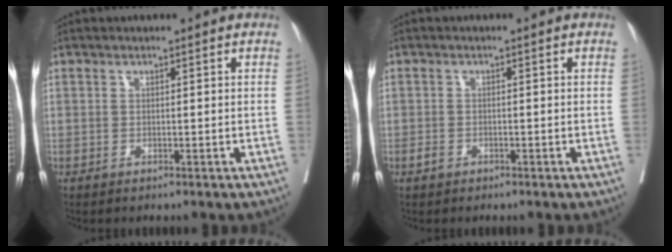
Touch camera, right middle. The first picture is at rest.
{"total": 1.1, "force": [-0.7, 0.7, 0.5], "torque": [-0.009, 0.002, -0.010]}